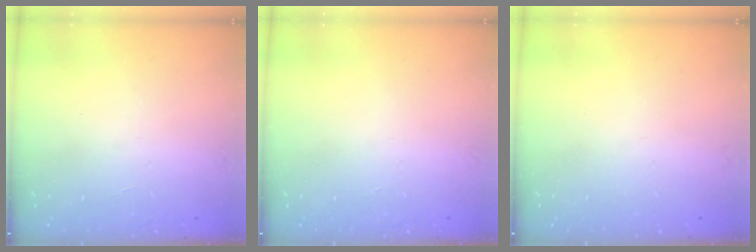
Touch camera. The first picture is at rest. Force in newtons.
{"total": 0.0}
{"total": 0.0}